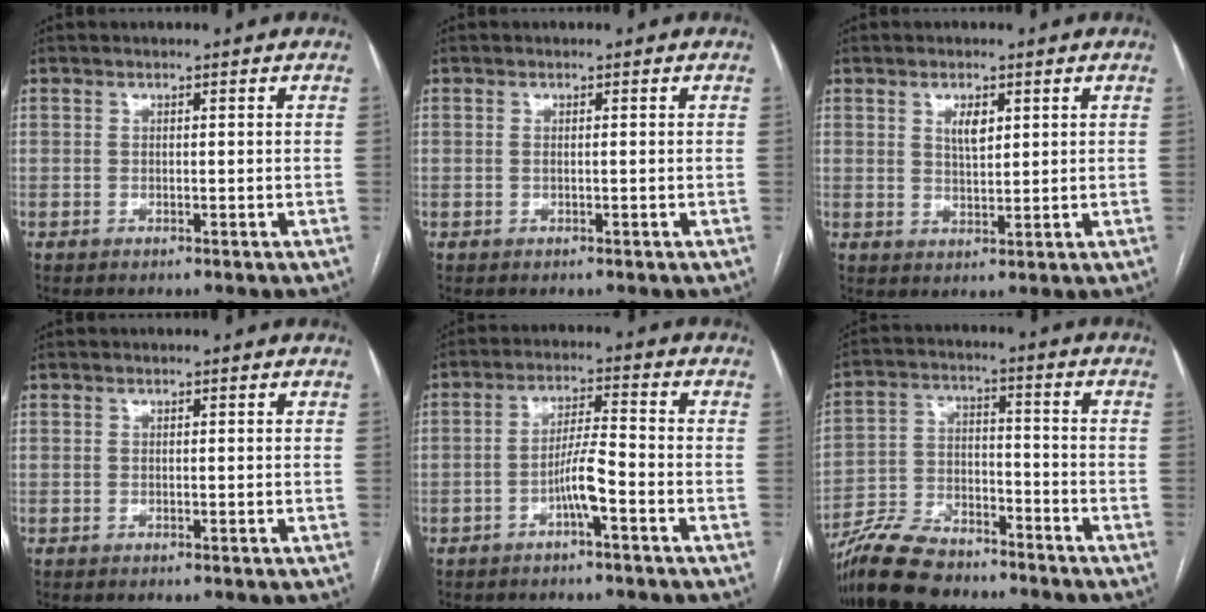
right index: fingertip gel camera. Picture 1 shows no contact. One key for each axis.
{"total": 0.5, "fx": -0.2, "fy": 0.1, "fz": 0.5, "tx": -0.013, "ty": 0.000, "tz": -0.003}
{"total": 3.2, "fx": 1.4, "fy": 1.3, "fz": 2.6, "tx": -0.045, "ty": -0.001, "tz": 0.028}
{"total": 0.0}
{"total": 5.4, "fx": -2.6, "fy": 0.2, "fz": 4.7, "tx": -0.092, "ty": 0.011, "tz": -0.045}
{"total": 12.7, "fx": -11.0, "fy": 4.0, "fz": 5.1, "tx": -0.106, "ty": -0.006, "tz": -0.198}